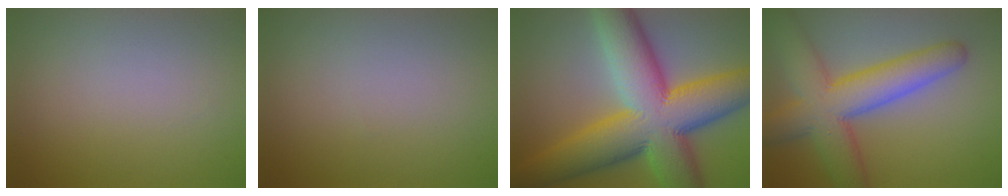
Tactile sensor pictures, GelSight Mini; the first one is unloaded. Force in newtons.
{"total": 0.0}
{"total": 16.0, "press": 16.0, "slide": 0.1}
{"total": 9.1, "press": 9.1, "slide": 0.3}